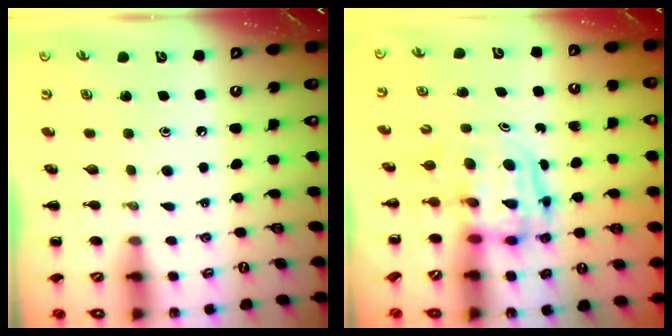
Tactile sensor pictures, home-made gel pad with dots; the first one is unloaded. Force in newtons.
{"total": 4.0, "press": 3.9, "slide": 0.4}